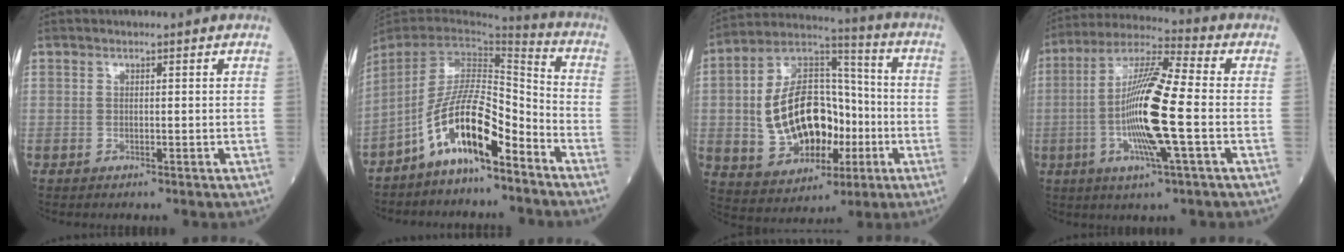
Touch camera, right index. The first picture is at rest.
{"total": 12.5, "force": [-7.6, 3.1, 9.4], "torque": [-0.181, 0.017, -0.141]}
{"total": 18.8, "force": [-2.1, 11.1, 15.0], "torque": [-0.286, 0.027, -0.025]}
{"total": 15.1, "force": [-2.4, 0.8, 14.9], "torque": [-0.289, -0.004, -0.054]}